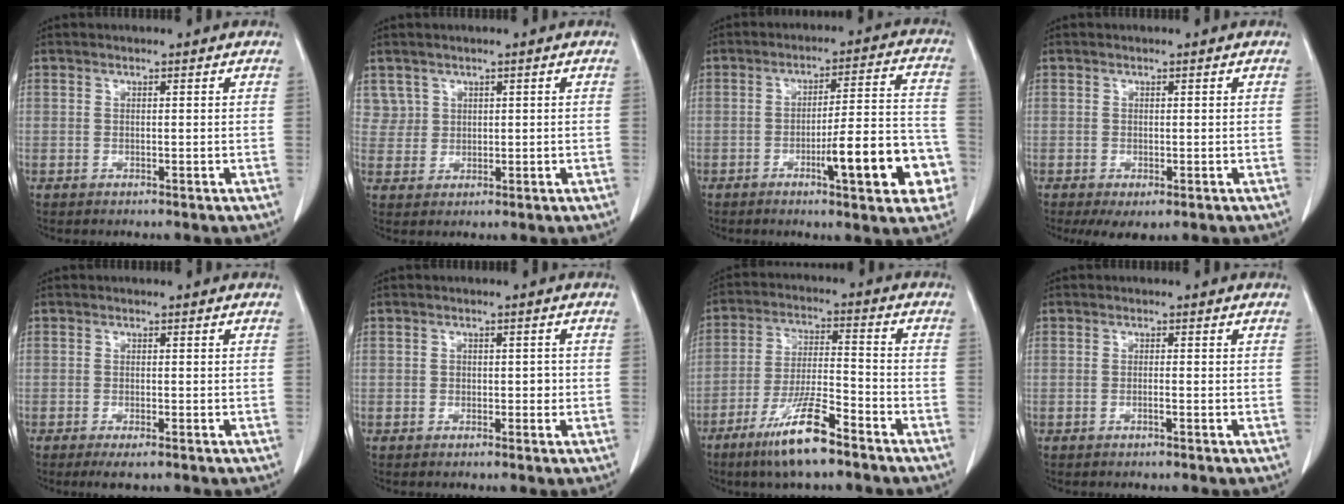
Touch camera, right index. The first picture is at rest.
{"total": 2.8, "force": [1.6, 2.3, -0.3], "torque": [0.018, 0.009, 0.027]}
{"total": 13.4, "force": [-5.0, 2.2, 12.2], "torque": [-0.161, 0.021, -0.064]}
{"total": 3.2, "force": [-1.6, 1.5, 2.3], "torque": [-0.034, -0.006, -0.016]}
{"total": 2.5, "force": [-1.6, 0.4, 1.8], "torque": [-0.031, -0.006, -0.025]}
{"total": 1.7, "force": [-0.2, 1.2, 1.2], "torque": [-0.011, 0.006, 0.000]}
{"total": 11.1, "force": [-7.4, 1.2, 8.2], "torque": [-0.159, -0.023, -0.137]}
{"total": 0.7, "force": [-0.3, -0.1, 0.6], "torque": [-0.011, 0.003, -0.005]}